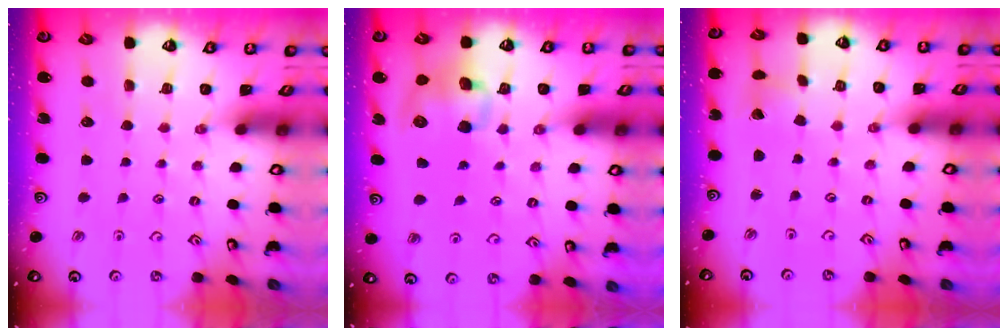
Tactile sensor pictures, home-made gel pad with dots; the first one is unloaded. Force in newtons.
{"total": 10.7, "press": 10.6, "slide": 1.7}
{"total": 2.0, "press": 2.0, "slide": 0.3}